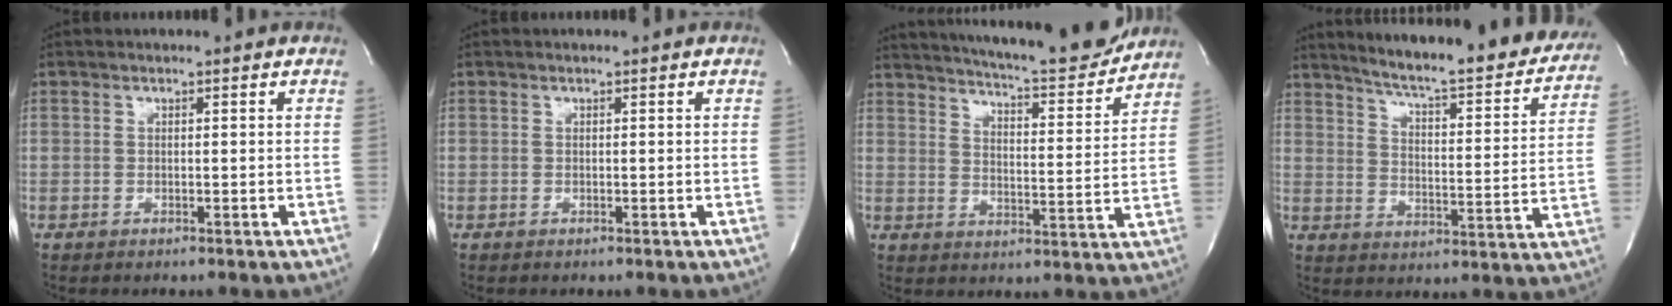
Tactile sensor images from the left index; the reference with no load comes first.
{"total": 0.0}
{"total": 18.6, "force": [17.1, 1.8, 7.0], "torque": [-0.113, -0.032, 0.230]}
{"total": 25.9, "force": [22.9, 3.1, 11.6], "torque": [-0.168, -0.063, 0.284]}